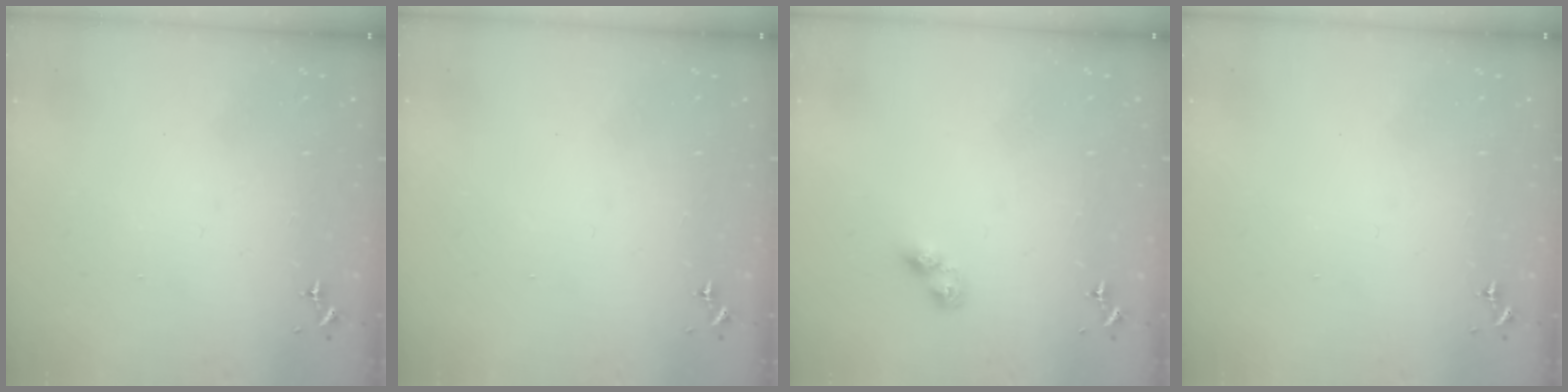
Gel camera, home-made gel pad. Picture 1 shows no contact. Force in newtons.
{"total": 0.0}
{"total": 5.5, "press": 5.5, "slide": 0.4}
{"total": 0.0}